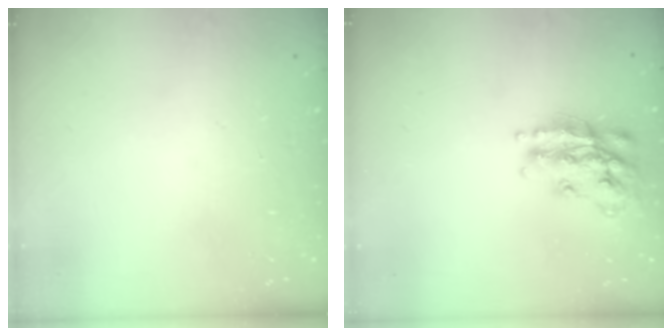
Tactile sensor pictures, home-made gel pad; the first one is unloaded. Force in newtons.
{"total": 18.8, "press": 18.7, "slide": 1.2}